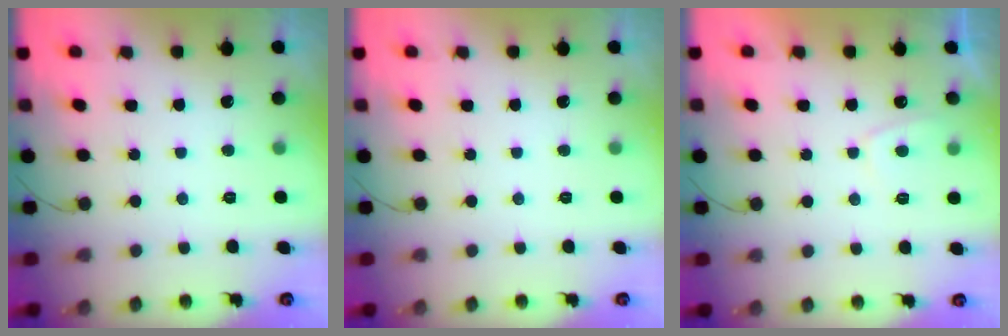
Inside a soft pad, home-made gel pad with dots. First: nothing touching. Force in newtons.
{"total": 0.0}
{"total": 1.9, "press": 1.8, "slide": 0.7}